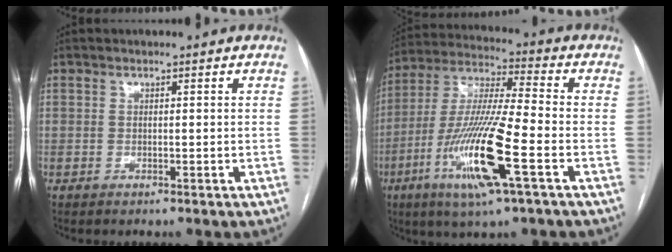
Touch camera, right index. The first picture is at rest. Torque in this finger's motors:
{"motor_torque": [2.14, 0.00, 0.59, 0.16]}